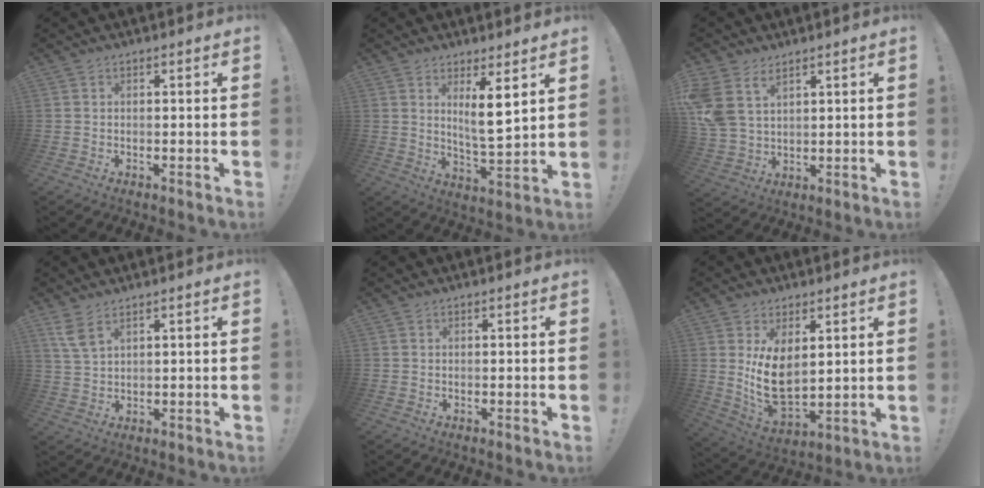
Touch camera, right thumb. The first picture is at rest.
{"total": 8.6, "force": [4.0, 1.3, 7.6], "torque": [-0.114, -0.029, 0.064]}
{"total": 8.7, "force": [4.9, 5.6, 4.6], "torque": [-0.104, -0.020, 0.099]}
{"total": 5.0, "force": [3.3, 1.8, 3.4], "torque": [-0.066, -0.014, 0.062]}
{"total": 0.0}
{"total": 11.0, "force": [3.7, 6.6, 8.1], "torque": [-0.157, -0.039, 0.073]}